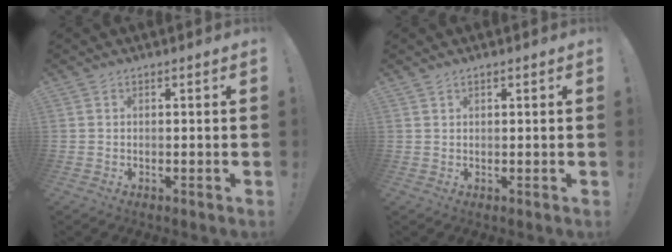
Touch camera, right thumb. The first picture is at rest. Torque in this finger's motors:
{"motor_torque": [-0.05, -0.17, -0.27, 0.21, 0.03]}